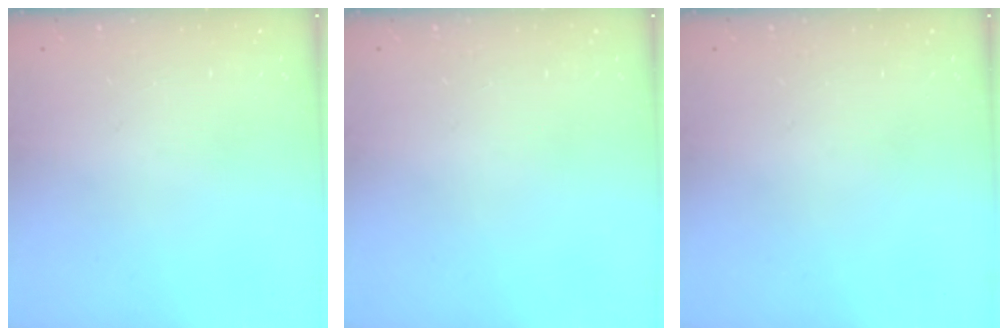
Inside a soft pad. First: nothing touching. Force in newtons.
{"total": 0.0}
{"total": 0.0}